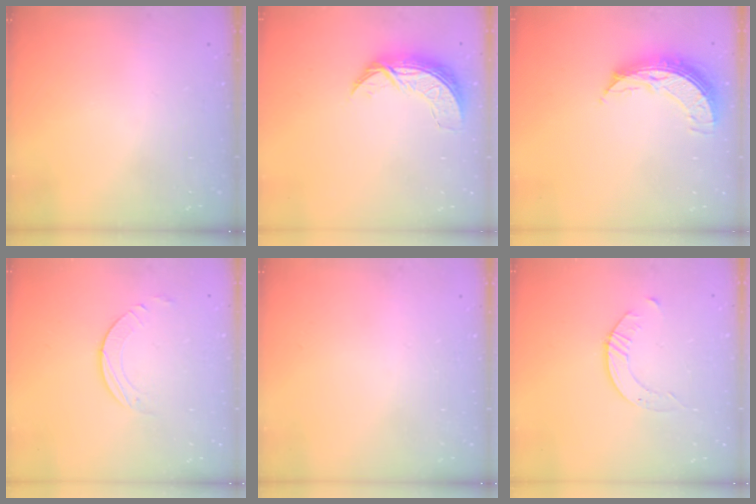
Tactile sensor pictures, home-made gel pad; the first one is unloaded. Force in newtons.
{"total": 7.8, "press": 7.8, "slide": 0.5}
{"total": 8.7, "press": 8.6, "slide": 0.9}
{"total": 2.7, "press": 2.7, "slide": 0.2}
{"total": 0.0}
{"total": 2.6, "press": 2.6, "slide": 0.3}